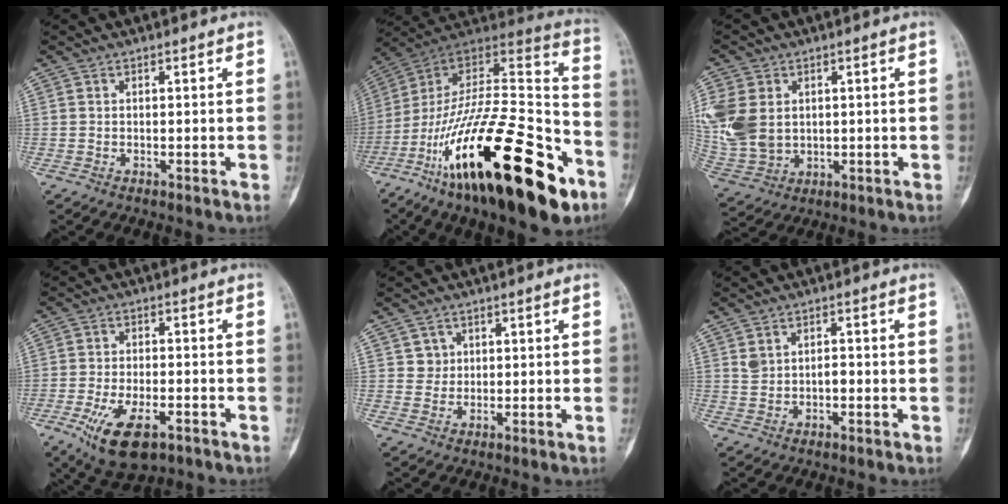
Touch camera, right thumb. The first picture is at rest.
{"total": 38.5, "force": [-18.2, 13.4, 31.1], "torque": [-0.476, 0.059, -0.294]}
{"total": 13.4, "force": [2.4, 9.9, 8.6], "torque": [-0.194, -0.006, 0.062]}
{"total": 11.3, "force": [-5.6, 4.9, 8.5], "torque": [-0.160, 0.008, -0.088]}
{"total": 2.3, "force": [1.0, 2.1, 0.1], "torque": [0.012, -0.002, 0.011]}
{"total": 3.0, "force": [0.3, 2.2, 2.0], "torque": [-0.025, 0.009, 0.010]}